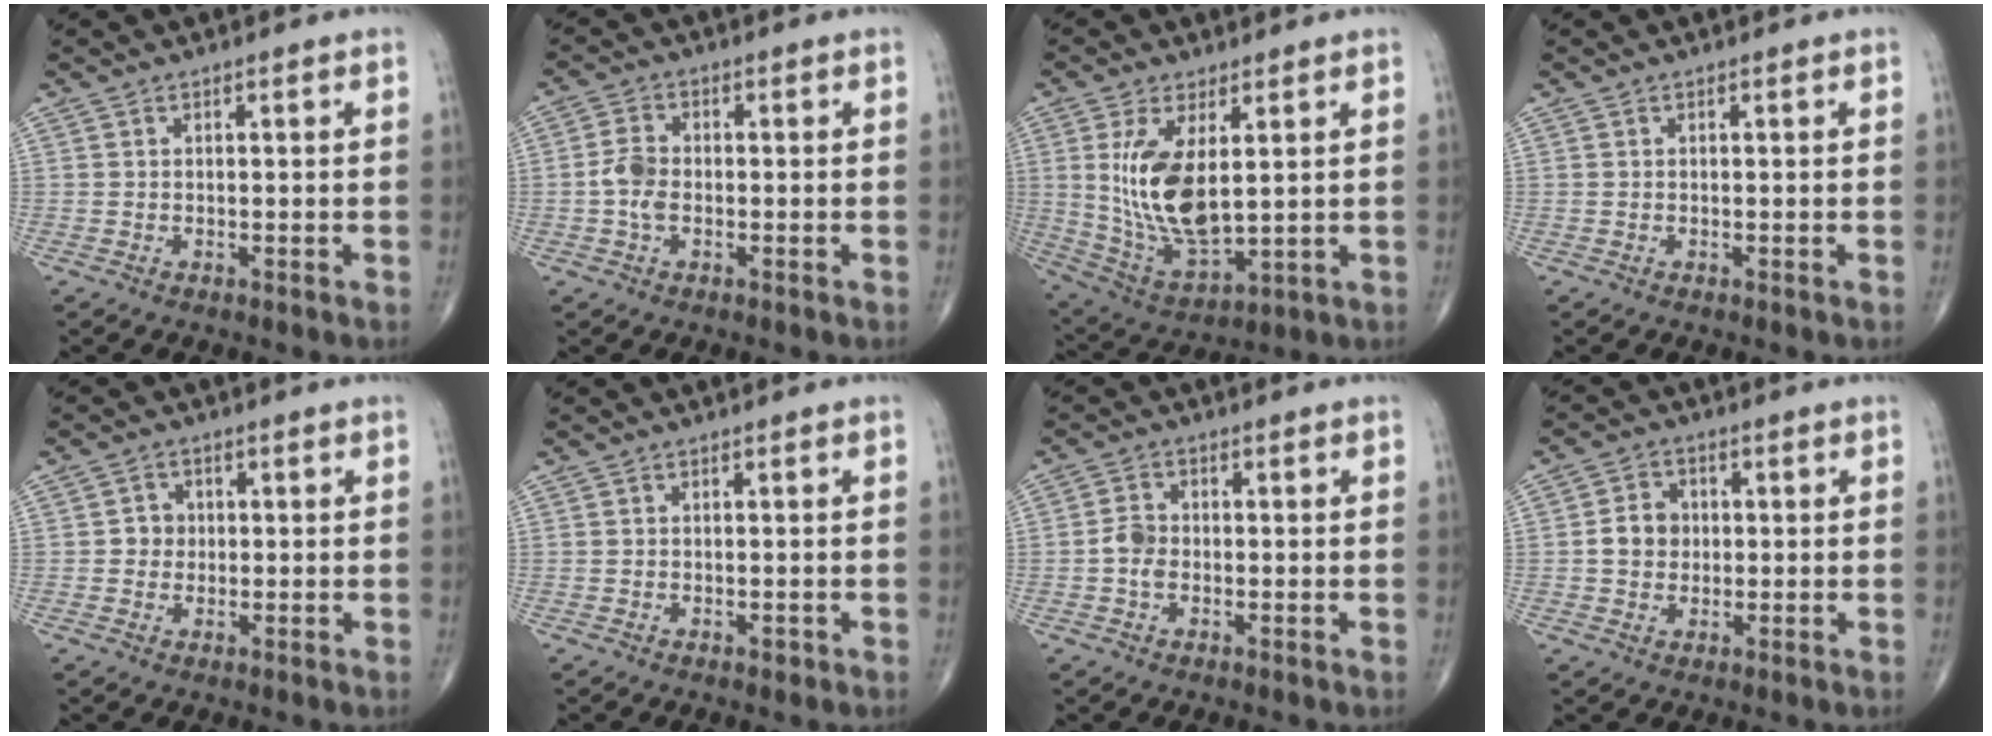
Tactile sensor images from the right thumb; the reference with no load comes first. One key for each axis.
{"total": 4.4, "fx": -0.8, "fy": 2.7, "fz": 3.4, "tx": -0.073, "ty": 0.010, "tz": -0.020}
{"total": 14.3, "fx": 2.6, "fy": 6.5, "fz": 12.4, "tx": -0.238, "ty": -0.025, "tz": 0.070}
{"total": 0.0}
{"total": 2.9, "fx": 0.0, "fy": 2.7, "fz": 1.0, "tx": 0.004, "ty": 0.007, "tz": -0.004}
{"total": 0.7, "fx": -0.4, "fy": 0.4, "fz": 0.5, "tx": -0.005, "ty": -0.001, "tz": -0.007}
{"total": 3.4, "fx": -0.7, "fy": 2.4, "fz": 2.3, "tx": -0.041, "ty": 0.010, "tz": -0.020}
{"total": 5.3, "fx": 0.1, "fy": 4.6, "fz": 2.8, "tx": -0.034, "ty": 0.011, "tz": -0.004}